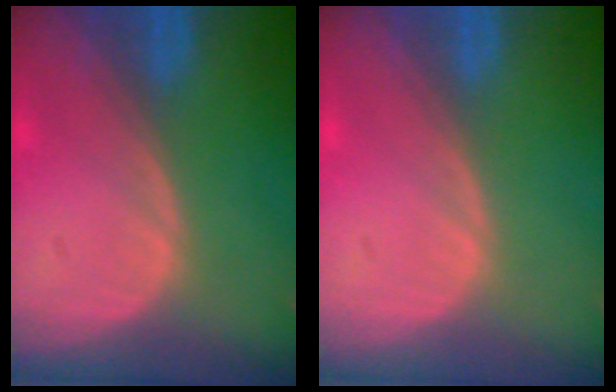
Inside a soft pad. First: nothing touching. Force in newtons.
{"total": 0.0}